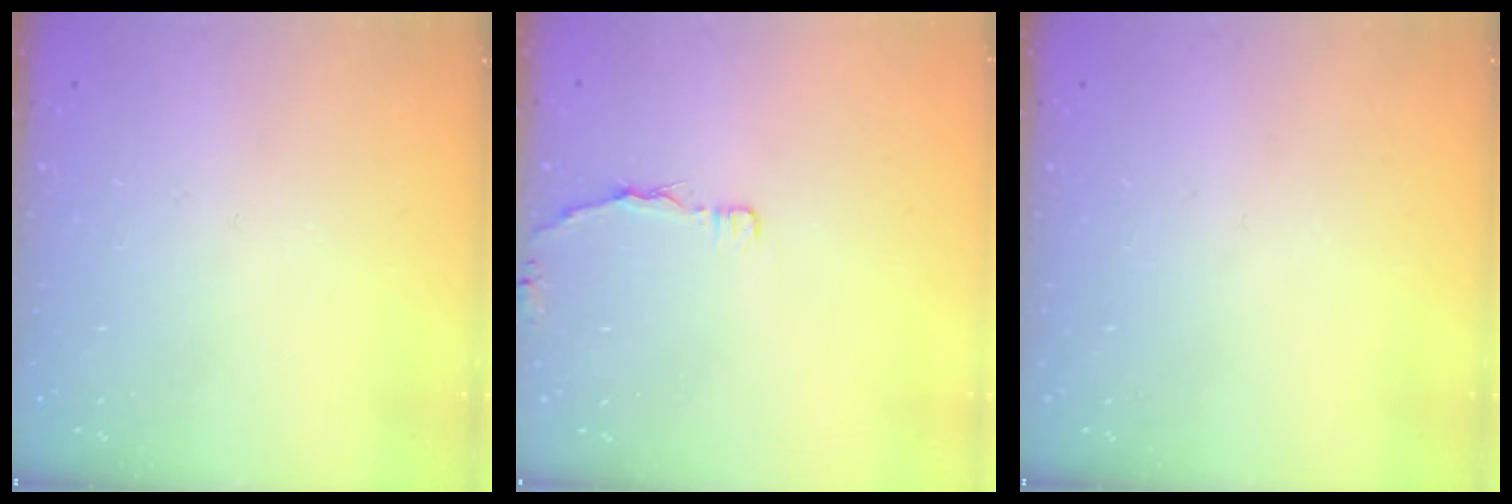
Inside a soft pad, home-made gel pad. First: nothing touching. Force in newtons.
{"total": 4.1, "press": 4.1, "slide": 0.6}
{"total": 0.0}